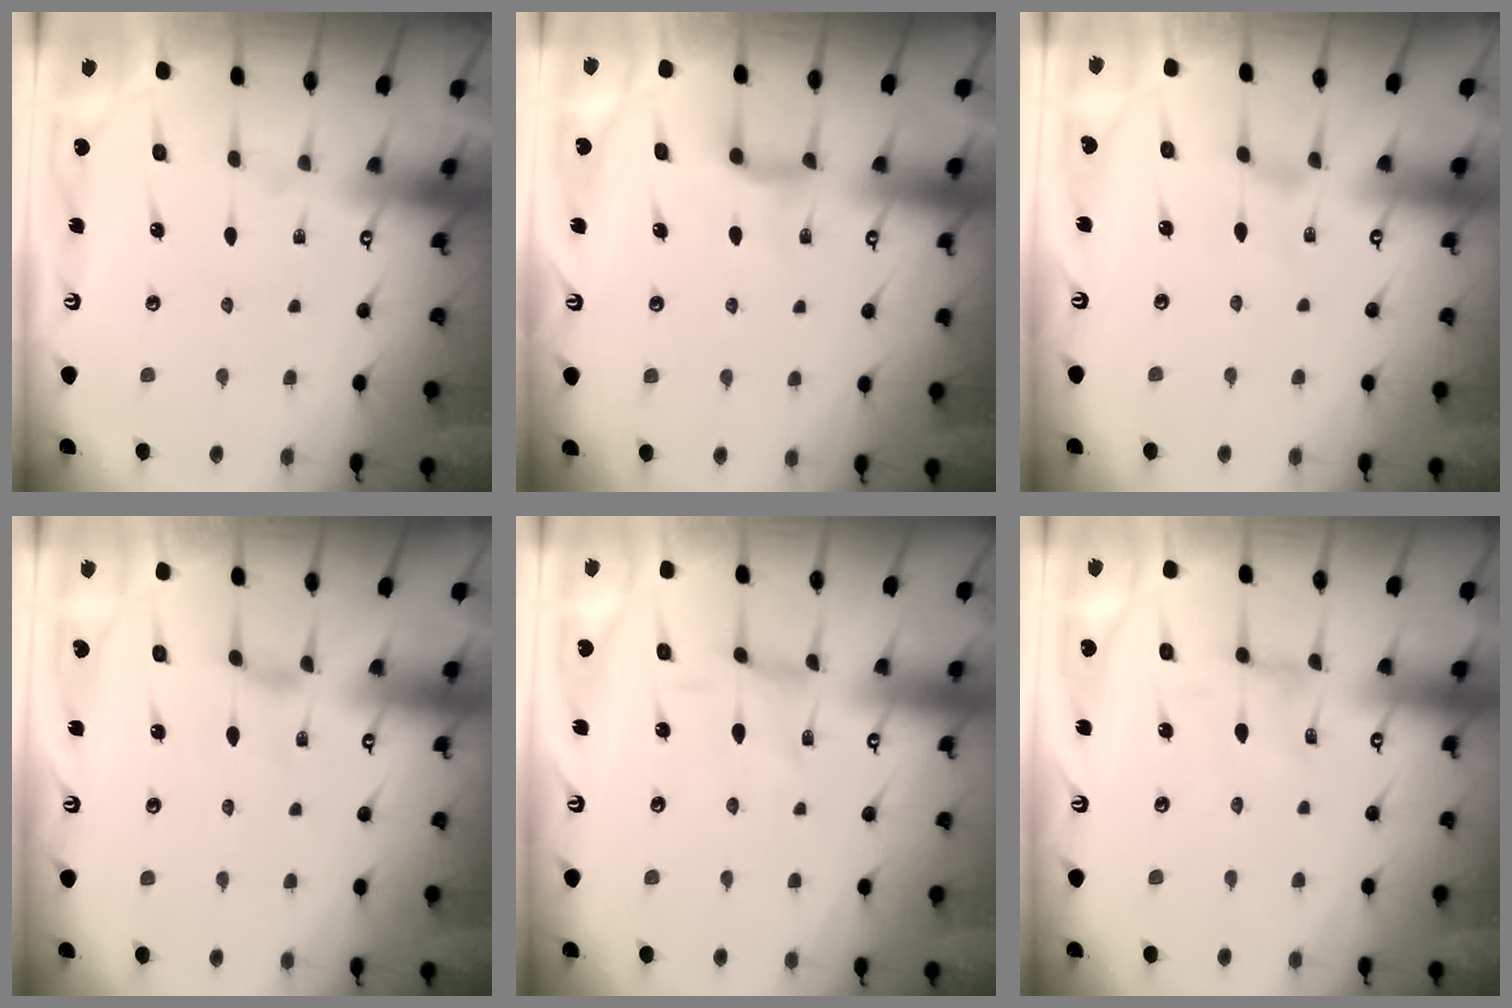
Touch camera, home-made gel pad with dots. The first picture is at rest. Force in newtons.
{"total": 5.8, "press": 5.8, "slide": 0.7}
{"total": 0.0}
{"total": 1.9, "press": 1.9, "slide": 0.4}
{"total": 0.6, "press": 0.6, "slide": 0.1}
{"total": 0.0}